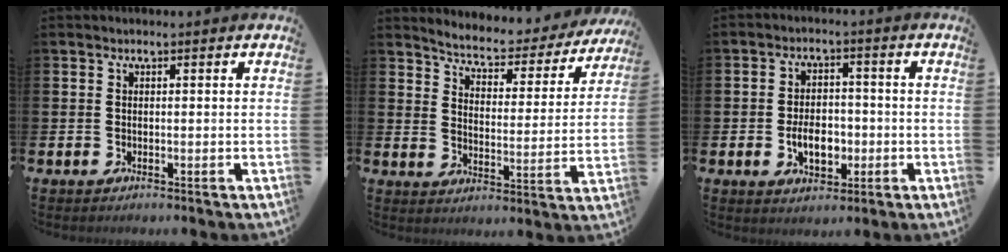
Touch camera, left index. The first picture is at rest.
{"total": 4.4, "force": [4.2, 0.9, 0.8], "torque": [-0.044, -0.036, 0.065]}
{"total": 5.2, "force": [-1.3, 3.5, 3.6], "torque": [-0.052, 0.003, -0.027]}